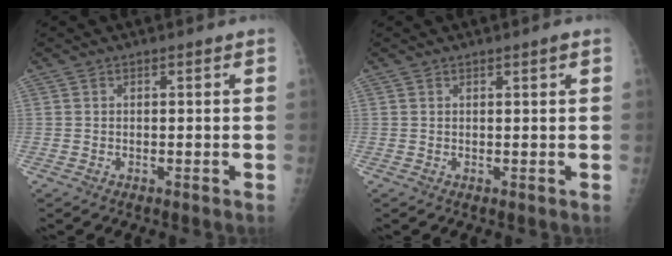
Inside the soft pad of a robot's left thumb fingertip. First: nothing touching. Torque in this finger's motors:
{"motor_torque": [0.04, 0.20, -0.18, 0.02, 0.00]}